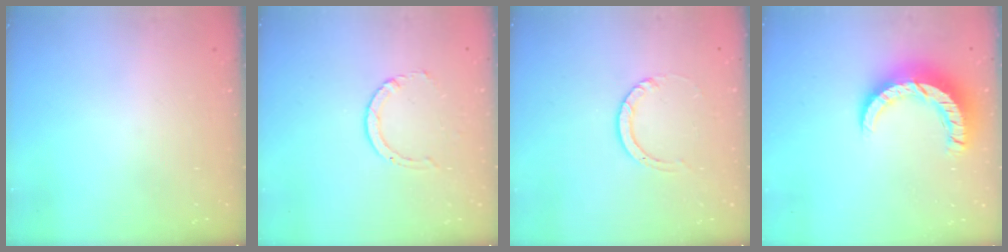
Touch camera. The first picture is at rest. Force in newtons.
{"total": 2.9, "press": 2.9, "slide": 0.4}
{"total": 3.0, "press": 3.0, "slide": 0.3}
{"total": 10.3, "press": 10.2, "slide": 0.7}